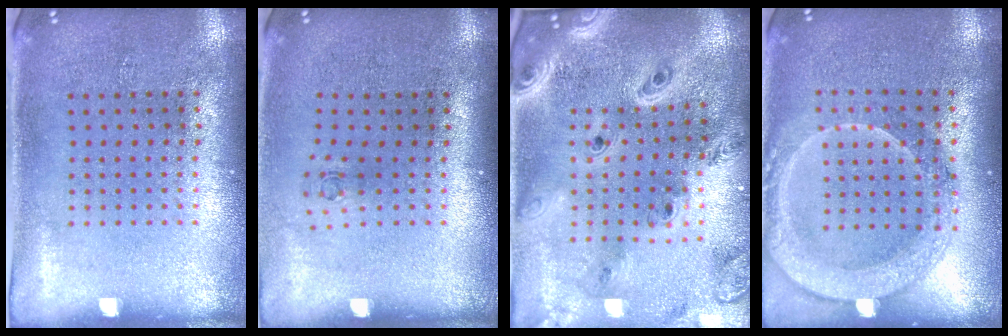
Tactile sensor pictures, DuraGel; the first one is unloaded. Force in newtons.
{"total": 0.6, "press": 0.3, "slide": 0.5}
{"total": 4.0, "press": 3.0, "slide": 2.6}
{"total": 1.9, "press": 1.8, "slide": 0.6}